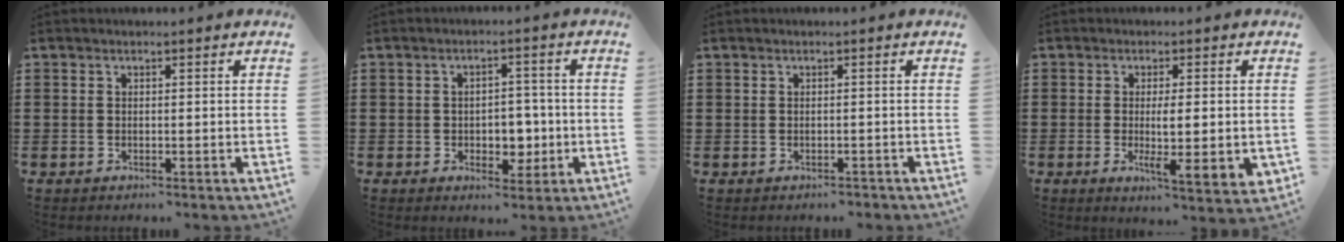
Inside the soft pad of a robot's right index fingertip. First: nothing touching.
{"total": 4.3, "force": [-0.7, 3.4, 2.6], "torque": [-0.040, 0.001, -0.018]}
{"total": 0.6, "force": [-0.4, 0.4, 0.0], "torque": [-0.001, 0.002, -0.011]}
{"total": 5.7, "force": [-0.2, 1.0, 5.6], "torque": [-0.092, -0.011, -0.005]}